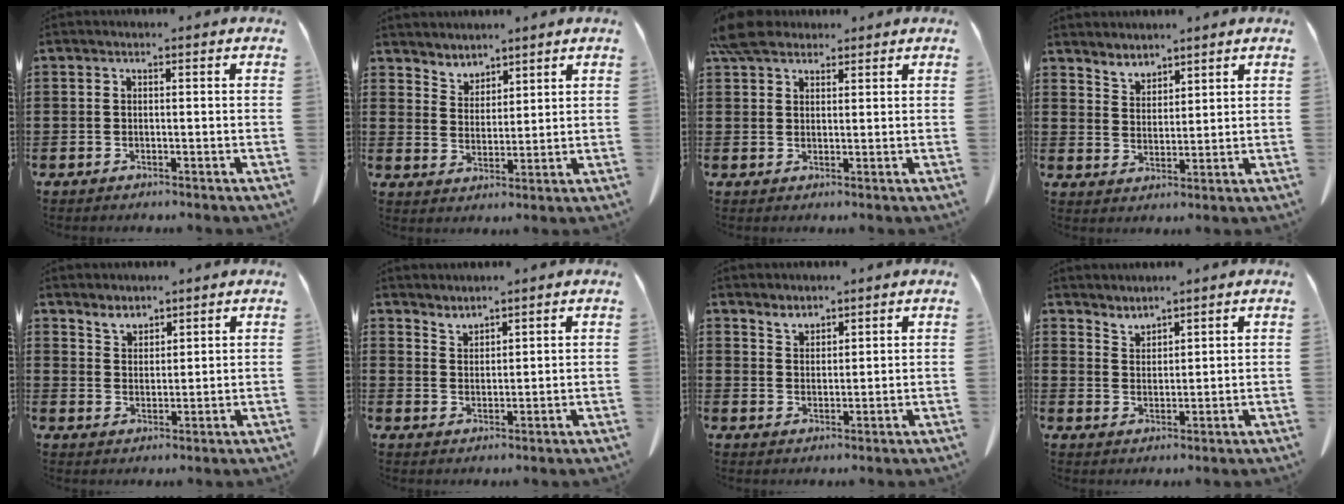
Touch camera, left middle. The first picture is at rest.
{"total": 3.7, "force": [3.5, 1.0, -0.4], "torque": [-0.006, -0.012, 0.068]}
{"total": 5.3, "force": [4.3, 2.2, 2.0], "torque": [-0.046, -0.003, 0.085]}
{"total": 3.5, "force": [3.4, 0.8, -0.2], "torque": [-0.008, -0.012, 0.067]}
{"total": 3.2, "force": [3.0, 1.1, 0.2], "torque": [-0.013, -0.007, 0.058]}
{"total": 2.7, "force": [2.7, 0.1, -0.3], "torque": [-0.001, -0.011, 0.054]}
{"total": 2.6, "force": [2.5, 0.7, 0.2], "torque": [-0.010, -0.007, 0.049]}
{"total": 2.9, "force": [2.9, 0.2, -0.3], "torque": [-0.002, -0.012, 0.057]}